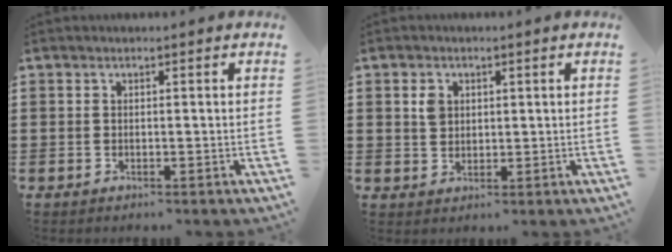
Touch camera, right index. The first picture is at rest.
{"total": 2.5, "force": [0.8, 1.9, 1.3], "torque": [-0.033, 0.008, 0.015]}